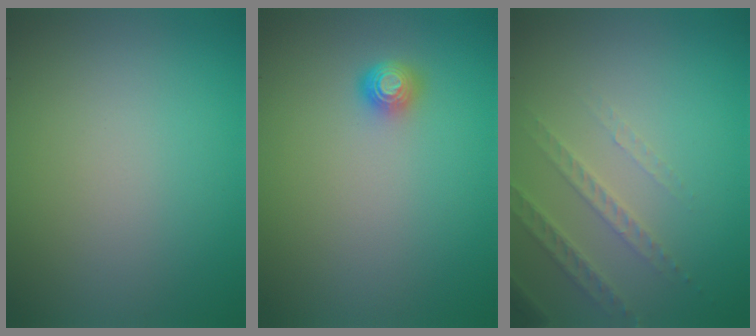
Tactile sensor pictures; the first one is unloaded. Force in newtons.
{"total": 1.6, "press": 1.2, "slide": 1.0}
{"total": 2.5, "press": 2.4, "slide": 0.7}